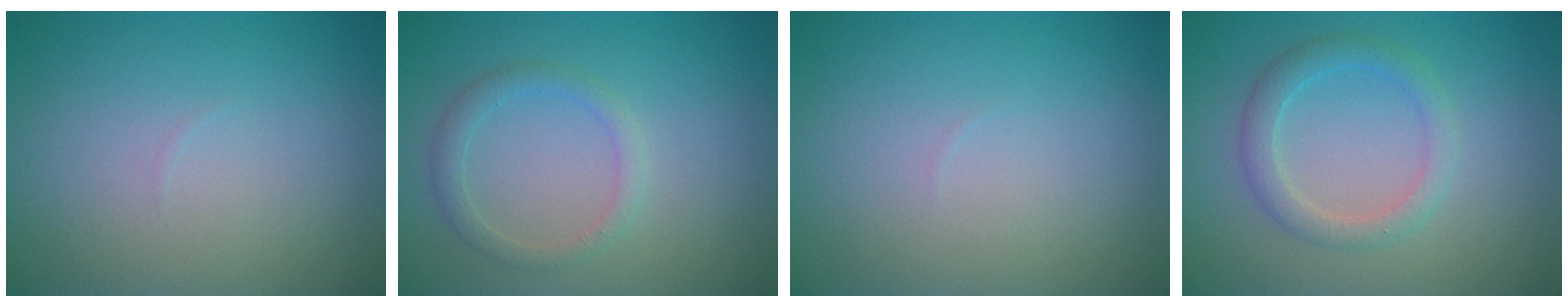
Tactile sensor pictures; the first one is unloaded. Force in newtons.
{"total": 1.8, "press": 1.8, "slide": 0.2}
{"total": 0.0}
{"total": 2.6, "press": 2.6, "slide": 0.1}